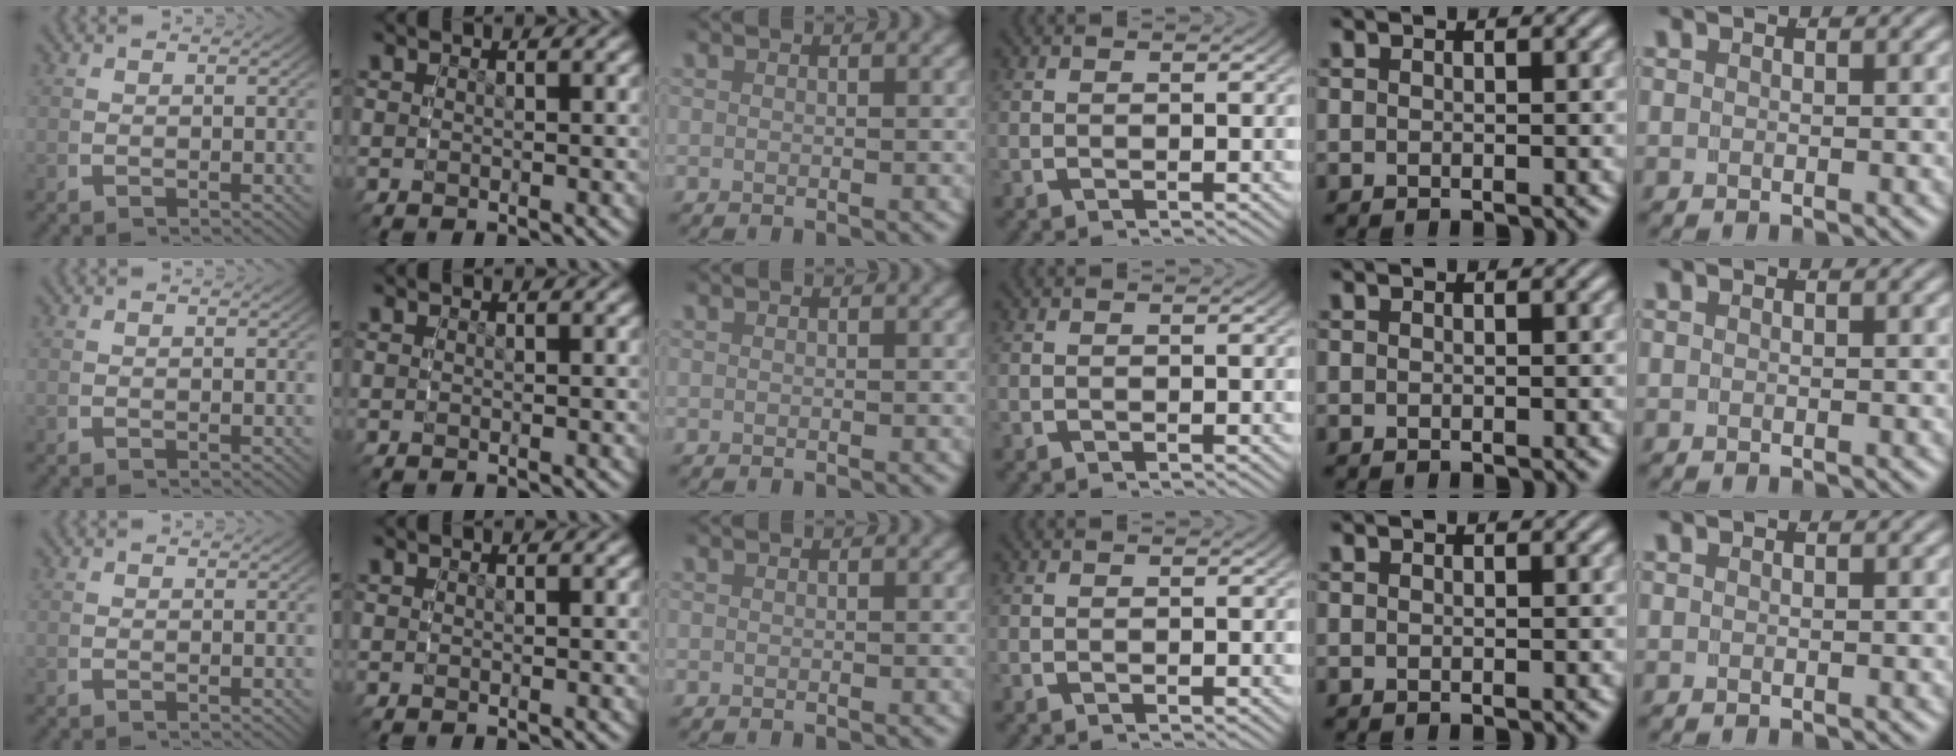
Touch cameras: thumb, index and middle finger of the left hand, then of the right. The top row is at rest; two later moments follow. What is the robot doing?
{"motion": "reach", "object": "paper plate"}